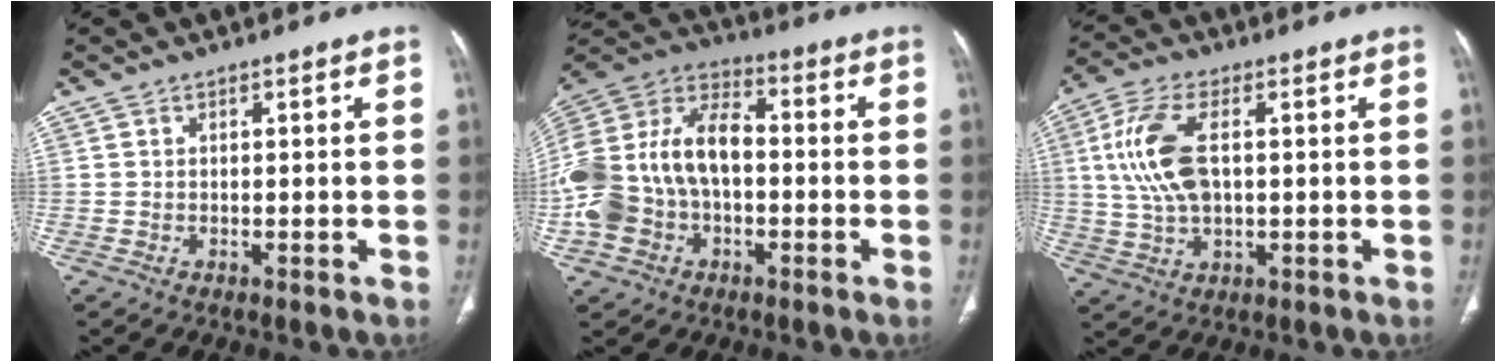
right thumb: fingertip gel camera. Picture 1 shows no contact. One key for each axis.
{"total": 21.5, "fx": -2.2, "fy": 14.7, "fz": 15.5, "tx": -0.330, "ty": 0.044, "tz": -0.041}
{"total": 11.7, "fx": 1.6, "fy": 6.0, "fz": 9.9, "tx": -0.214, "ty": 0.008, "tz": 0.034}